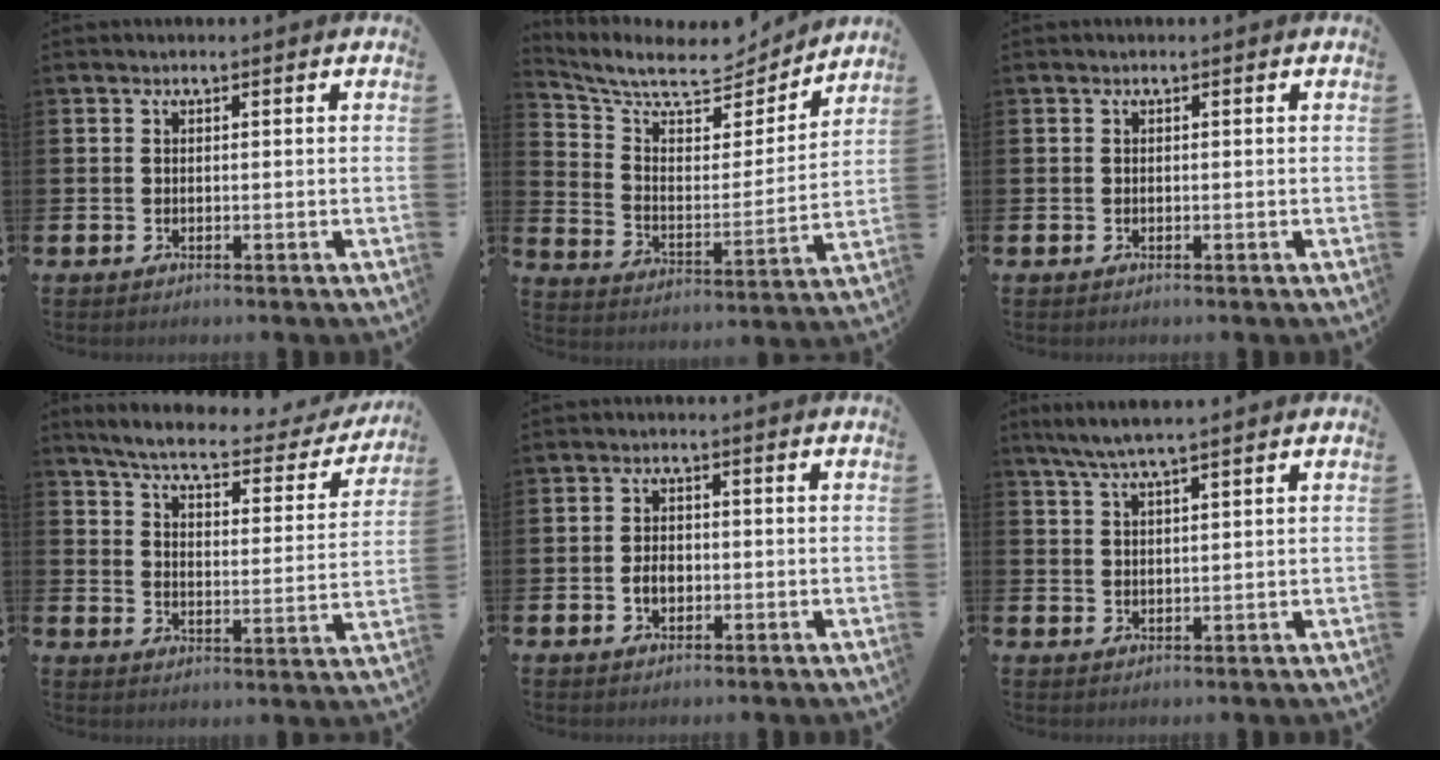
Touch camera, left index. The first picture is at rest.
{"total": 8.8, "force": [7.7, 3.1, 3.0], "torque": [-0.097, -0.056, 0.132]}
{"total": 0.0}
{"total": 6.0, "force": [5.3, 1.0, 2.6], "torque": [-0.069, -0.038, 0.083]}
{"total": 2.5, "force": [-0.6, 1.8, 1.6], "torque": [-0.023, 0.002, -0.016]}
{"total": 4.5, "force": [3.9, 0.1, 2.2], "torque": [-0.060, -0.003, 0.071]}